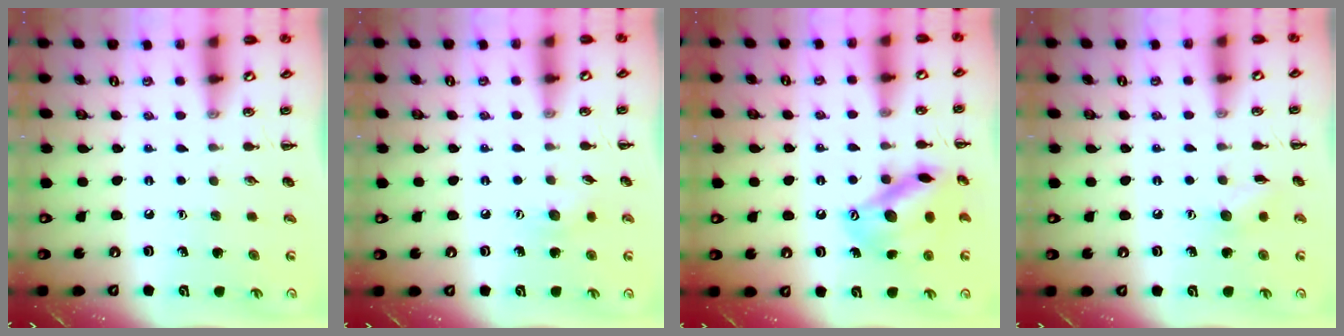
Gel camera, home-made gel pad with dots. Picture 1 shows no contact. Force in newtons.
{"total": 5.5, "press": 5.4, "slide": 1.3}
{"total": 15.6, "press": 15.6, "slide": 0.8}
{"total": 5.3, "press": 5.2, "slide": 1.3}